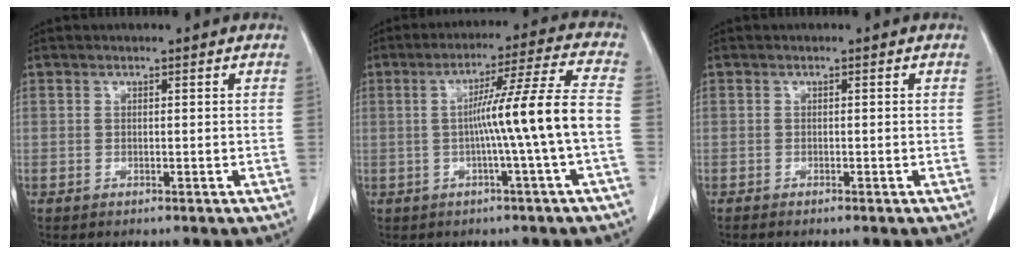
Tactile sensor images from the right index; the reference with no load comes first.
{"total": 10.8, "force": [-1.7, -2.3, 10.4], "torque": [-0.168, 0.013, -0.023]}
{"total": 0.5, "force": [-0.4, -0.1, 0.3], "torque": [-0.009, -0.001, -0.010]}